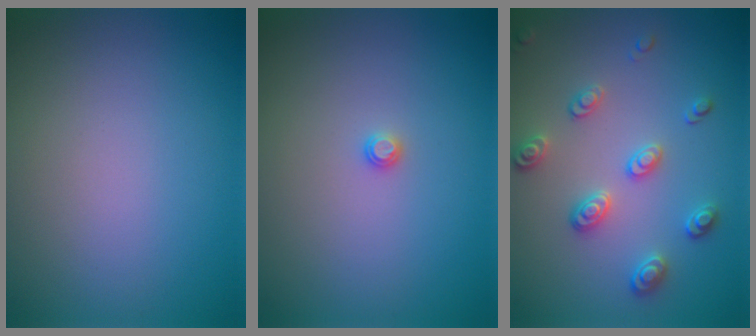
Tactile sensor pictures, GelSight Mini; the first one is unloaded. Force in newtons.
{"total": 0.6, "press": 0.6, "slide": 0.2}
{"total": 2.8, "press": 2.6, "slide": 1.1}